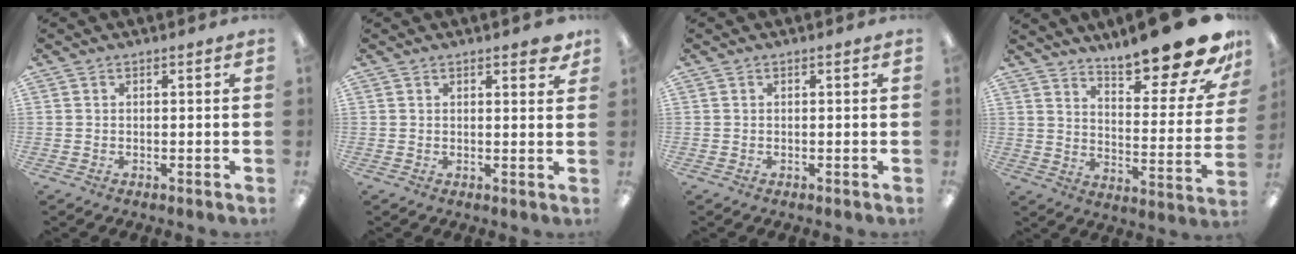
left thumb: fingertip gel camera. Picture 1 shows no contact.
{"total": 3.0, "force": [2.2, 0.9, 1.8], "torque": [-0.016, -0.008, 0.033]}
{"total": 0.0}
{"total": 17.9, "force": [14.1, 3.7, 10.3], "torque": [-0.135, -0.117, 0.228]}